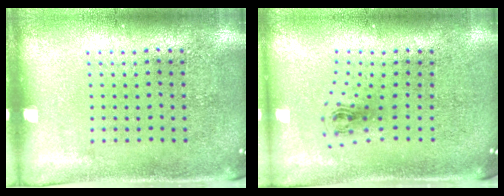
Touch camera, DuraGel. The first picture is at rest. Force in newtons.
{"total": 0.9, "press": 0.4, "slide": 0.8}